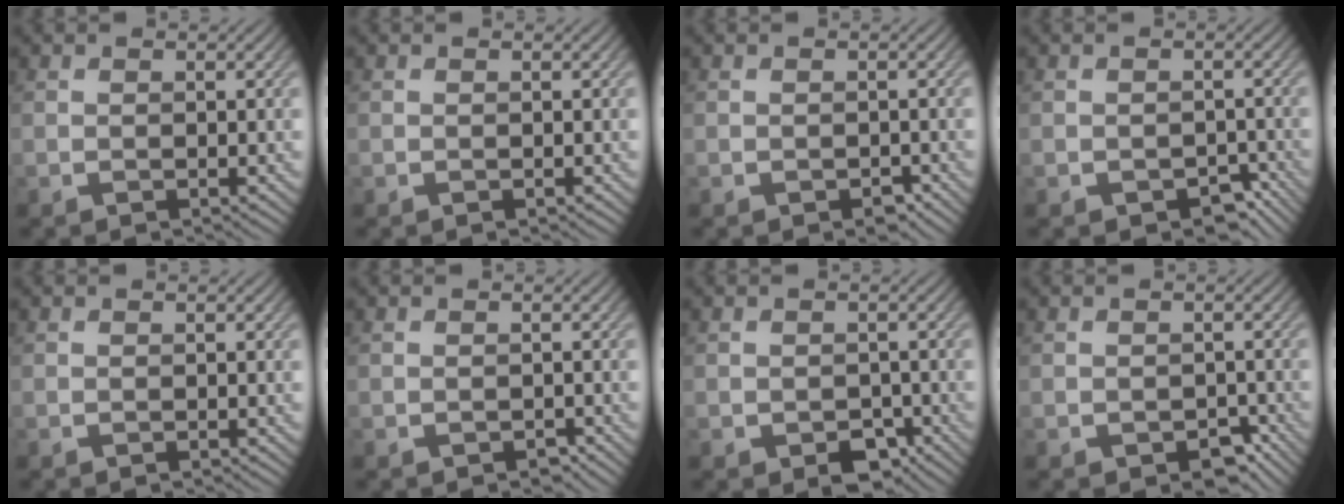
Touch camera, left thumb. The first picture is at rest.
{"total": 0.0}
{"total": 1.2, "force": [-0.7, 0.7, 0.6], "torque": [-0.010, -0.007, -0.012]}
{"total": 3.2, "force": [-2.0, 1.9, 1.6], "torque": [-0.021, -0.009, -0.025]}
{"total": 0.0}
{"total": 0.9, "force": [-0.6, 0.5, 0.4], "torque": [-0.005, -0.006, -0.012]}
{"total": 3.4, "force": [-1.8, 2.3, 1.7], "torque": [-0.025, -0.014, -0.029]}
{"total": 2.9, "force": [-1.6, 1.9, 1.5], "torque": [-0.023, -0.011, -0.022]}